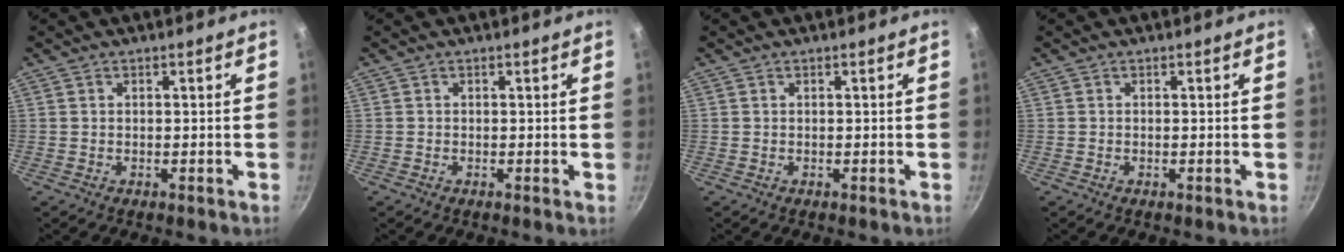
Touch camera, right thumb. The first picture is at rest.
{"total": 0.0}
{"total": 0.0}
{"total": 0.0}